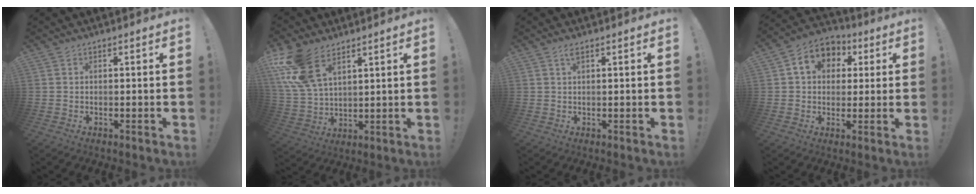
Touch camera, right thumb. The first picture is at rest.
{"total": 14.2, "force": [8.5, 7.5, 8.6], "torque": [-0.182, -0.031, 0.164]}
{"total": 1.4, "force": [0.8, 0.0, 1.2], "torque": [-0.022, 0.000, 0.012]}
{"total": 10.5, "force": [3.0, 8.5, 5.3], "torque": [-0.077, 0.001, 0.059]}